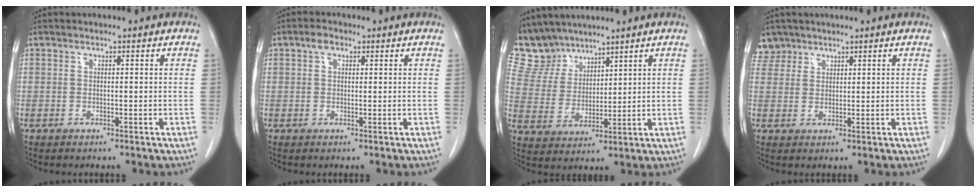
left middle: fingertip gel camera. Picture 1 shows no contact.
{"total": 1.8, "force": [1.0, 1.1, 1.1], "torque": [-0.022, 0.007, 0.017]}
{"total": 7.8, "force": [7.2, 3.0, 0.2], "torque": [-0.017, 0.009, 0.161]}
{"total": 2.9, "force": [2.4, 1.6, -0.6], "torque": [0.017, 0.005, 0.047]}